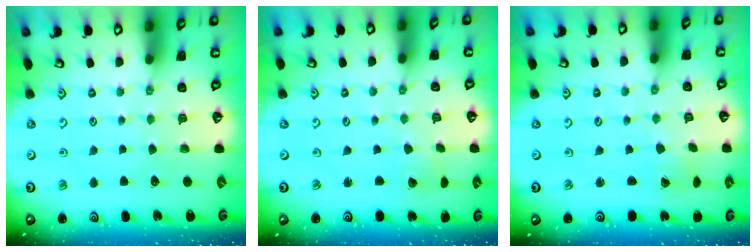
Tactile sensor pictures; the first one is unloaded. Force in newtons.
{"total": 2.0, "press": 2.0, "slide": 0.2}
{"total": 1.2, "press": 1.1, "slide": 0.4}